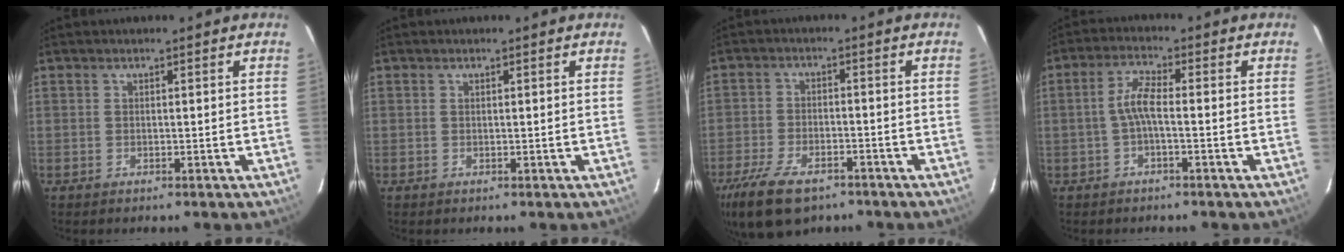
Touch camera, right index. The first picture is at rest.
{"total": 0.0}
{"total": 13.8, "force": [-9.2, 6.5, 7.9], "torque": [-0.193, -0.029, -0.162]}
{"total": 3.9, "force": [-0.9, 0.8, 3.7], "torque": [-0.082, 0.011, -0.018]}